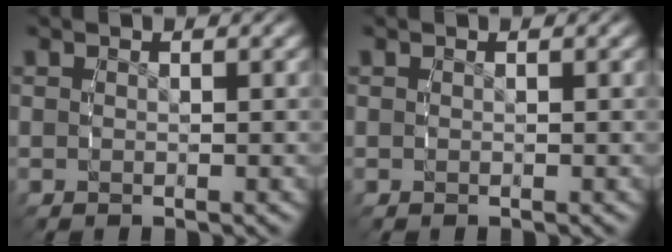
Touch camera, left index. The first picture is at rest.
{"total": 0.0}